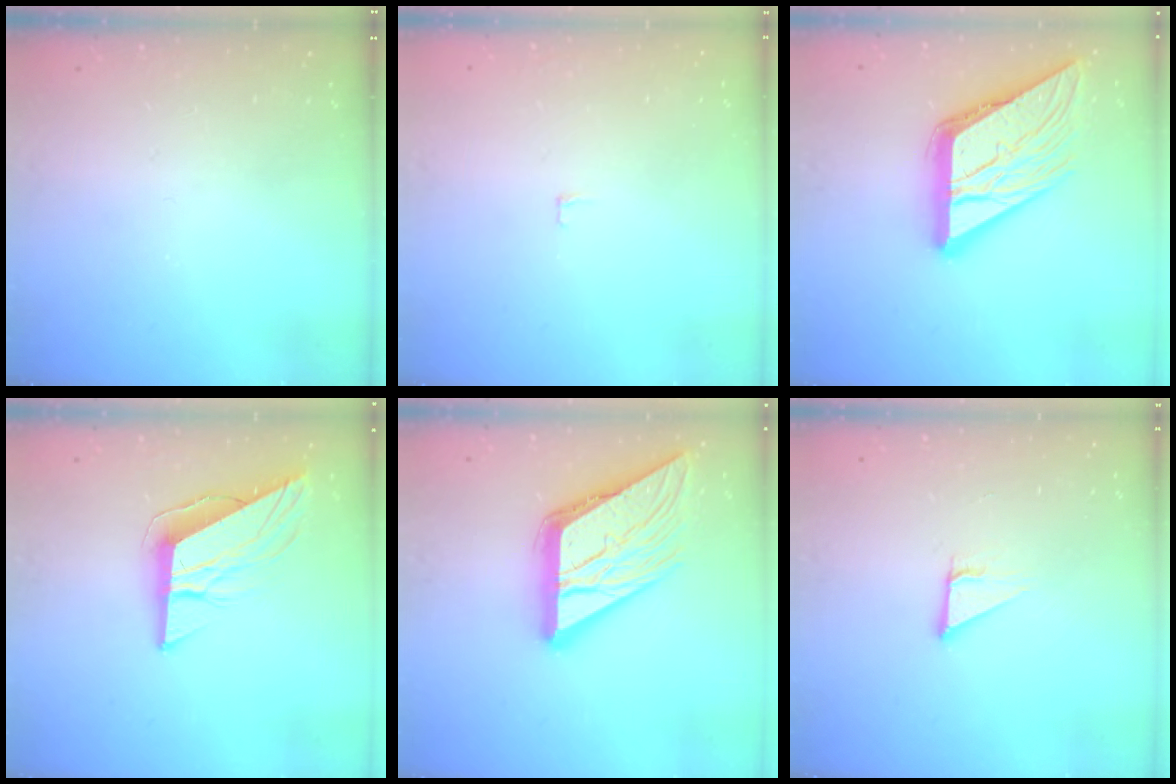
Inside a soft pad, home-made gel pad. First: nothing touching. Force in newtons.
{"total": 2.4, "press": 2.4, "slide": 0.2}
{"total": 17.1, "press": 17.1, "slide": 1.8}
{"total": 9.9, "press": 9.9, "slide": 0.4}
{"total": 17.1, "press": 17.1, "slide": 1.8}
{"total": 2.9, "press": 2.9, "slide": 0.1}